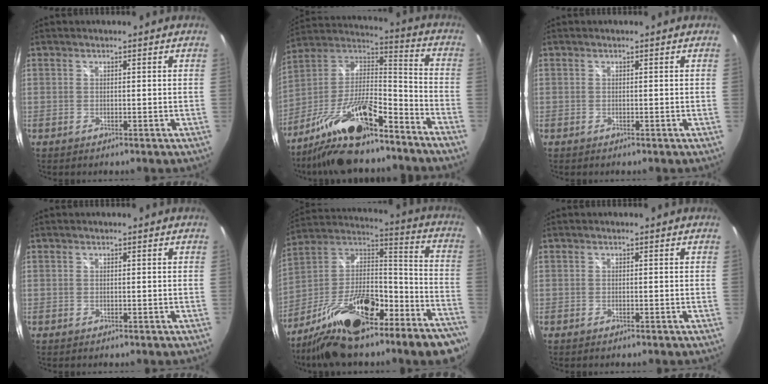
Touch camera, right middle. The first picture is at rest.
{"total": 18.5, "force": [-13.1, 4.2, 12.4], "torque": [-0.243, -0.002, -0.245]}
{"total": 0.0}
{"total": 0.0}
{"total": 27.1, "force": [-18.0, 8.9, 18.2], "torque": [-0.275, 0.006, -0.286]}
{"total": 0.0}